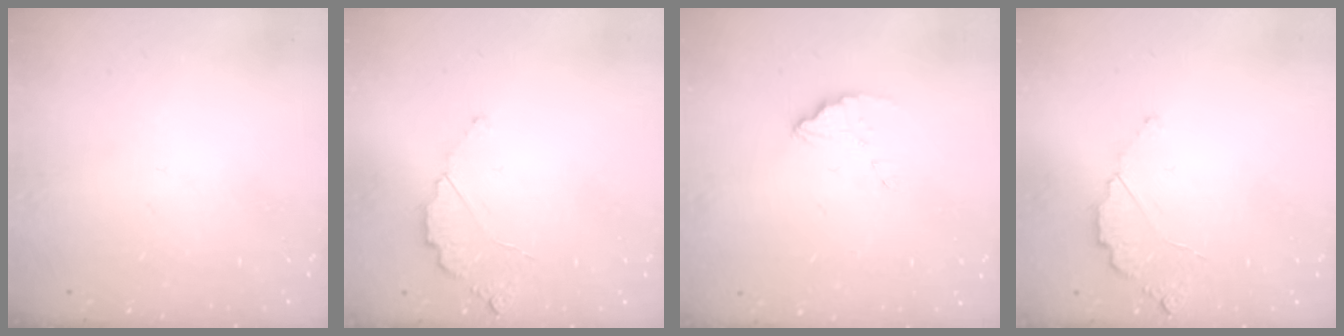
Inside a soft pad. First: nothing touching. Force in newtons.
{"total": 2.9, "press": 2.9, "slide": 0.3}
{"total": 2.8, "press": 2.8, "slide": 0.1}
{"total": 2.9, "press": 2.9, "slide": 0.3}